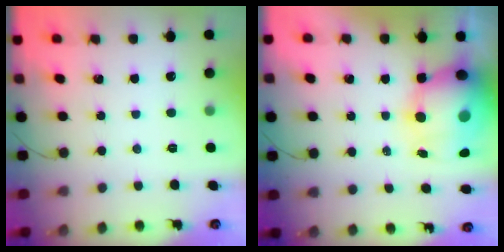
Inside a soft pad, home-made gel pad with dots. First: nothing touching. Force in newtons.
{"total": 13.2, "press": 12.8, "slide": 3.2}